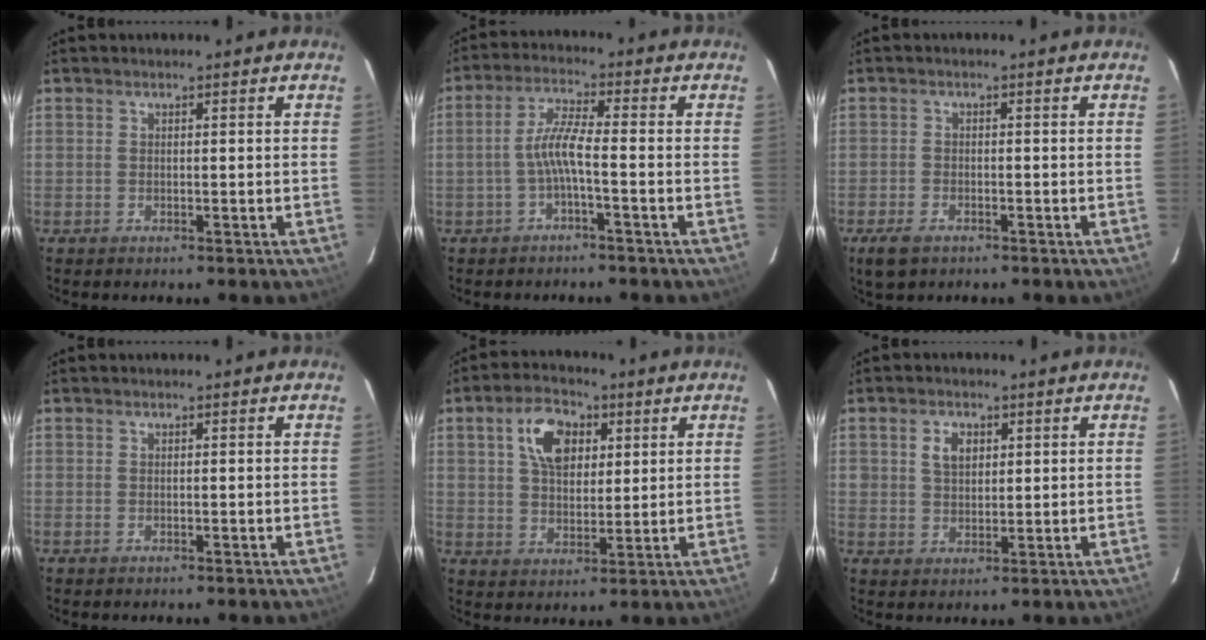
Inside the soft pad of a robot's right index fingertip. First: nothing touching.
{"total": 4.7, "force": [-1.9, 0.2, 4.3], "torque": [-0.100, 0.010, -0.034]}
{"total": 4.3, "force": [-2.9, 2.3, 2.3], "torque": [-0.059, -0.009, -0.051]}
{"total": 0.0}
{"total": 9.6, "force": [3.6, 6.0, 6.6], "torque": [-0.116, 0.024, 0.066]}
{"total": 4.2, "force": [1.6, 3.1, 2.3], "torque": [-0.037, 0.010, 0.032]}